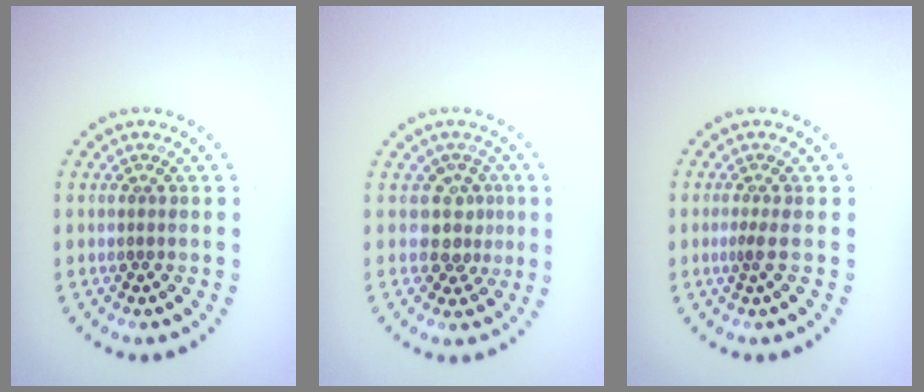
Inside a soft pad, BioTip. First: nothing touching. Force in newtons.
{"total": 2.6, "press": 2.1, "slide": 1.7}
{"total": 0.8, "press": 0.5, "slide": 0.7}